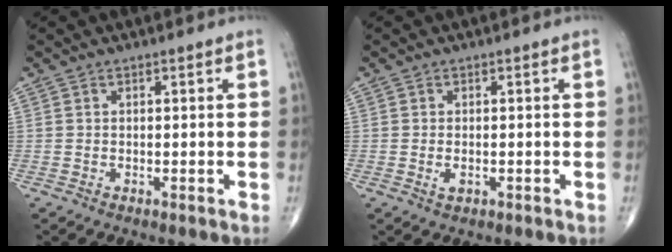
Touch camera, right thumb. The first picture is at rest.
{"total": 1.7, "force": [-0.4, 0.9, 1.4], "torque": [-0.026, -0.002, -0.007]}